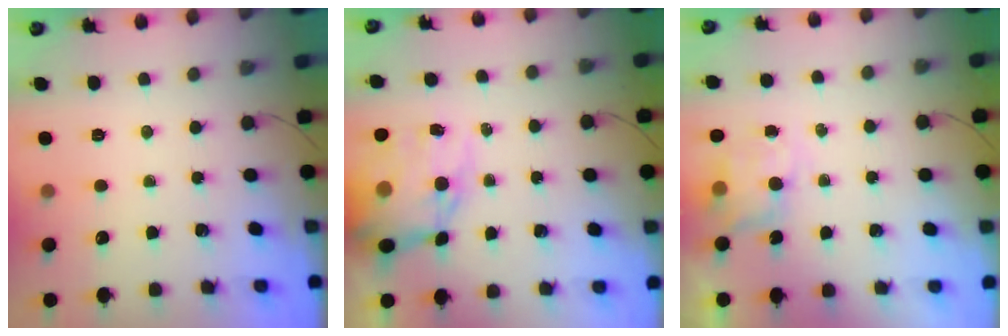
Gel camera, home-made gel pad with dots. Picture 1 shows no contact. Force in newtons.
{"total": 13.9, "press": 13.4, "slide": 3.7}
{"total": 6.2, "press": 6.2, "slide": 0.8}